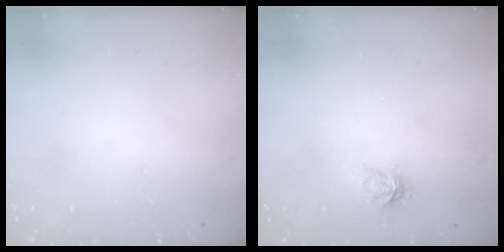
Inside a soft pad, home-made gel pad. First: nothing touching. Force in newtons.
{"total": 3.2, "press": 3.2, "slide": 0.3}